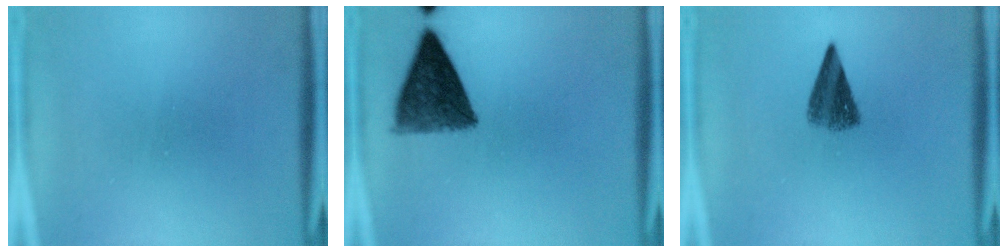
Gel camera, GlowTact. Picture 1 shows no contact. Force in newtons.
{"total": 9.8}
{"total": 5.4}